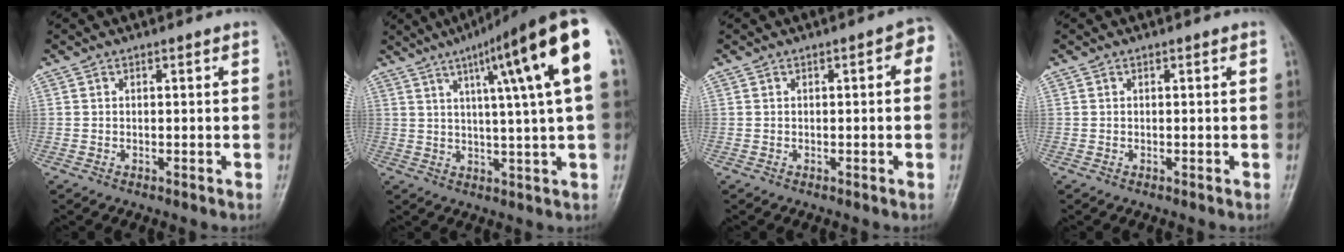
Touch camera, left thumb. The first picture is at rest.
{"total": 18.1, "force": [6.8, 1.1, 16.7], "torque": [-0.241, -0.002, 0.094]}
{"total": 3.1, "force": [0.6, 1.4, 2.7], "torque": [-0.022, 0.007, -0.002]}
{"total": 0.0}